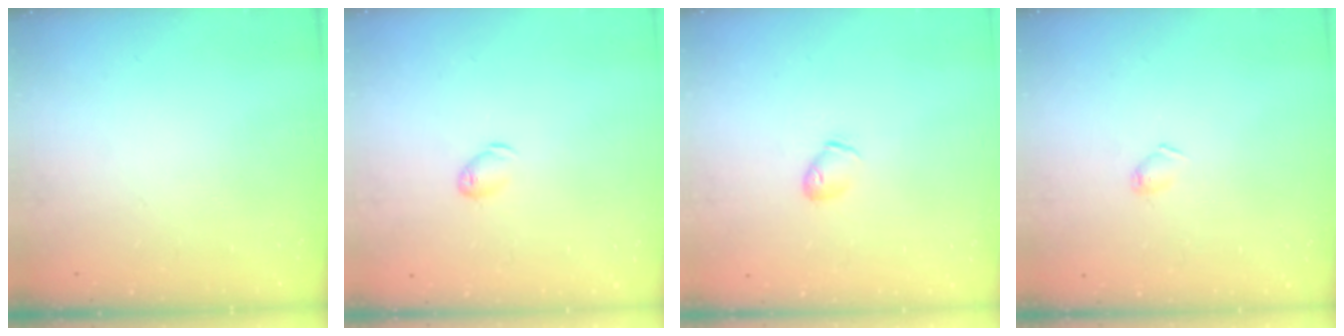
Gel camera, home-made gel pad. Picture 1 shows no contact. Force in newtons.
{"total": 6.6, "press": 6.5, "slide": 1.1}
{"total": 5.3, "press": 5.2, "slide": 1.0}
{"total": 4.2, "press": 4.1, "slide": 0.8}